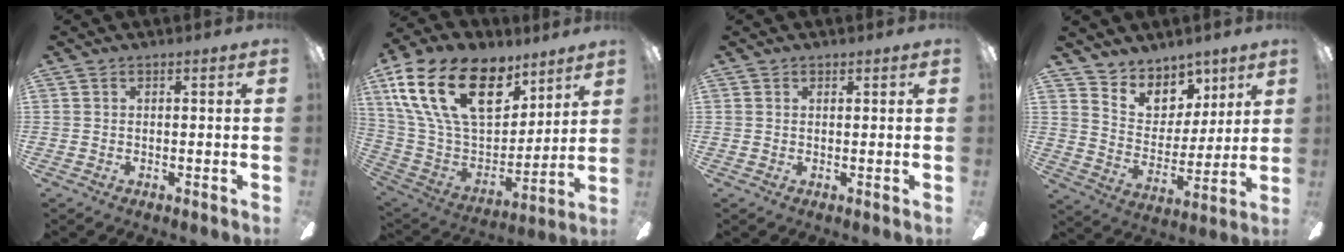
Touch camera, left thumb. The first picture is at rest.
{"total": 26.6, "force": [13.3, 15.1, 17.4], "torque": [-0.324, -0.069, 0.239]}
{"total": 0.7, "force": [0.5, 0.4, 0.0], "torque": [0.000, 0.001, 0.010]}
{"total": 10.0, "force": [7.6, 6.4, 1.1], "torque": [-0.035, -0.068, 0.151]}